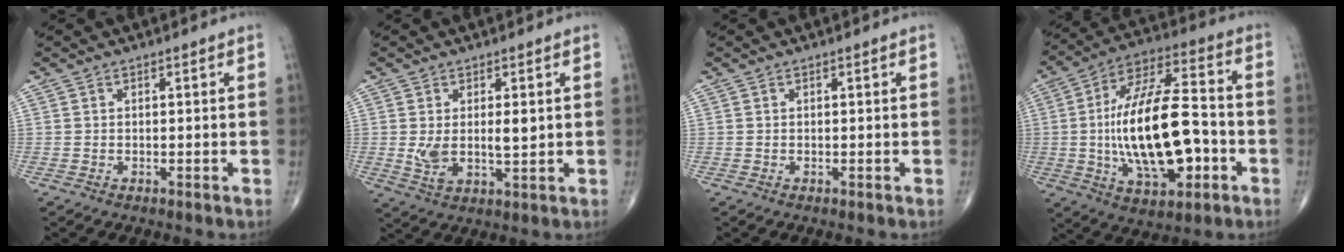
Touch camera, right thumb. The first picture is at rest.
{"total": 6.4, "force": [0.8, 2.9, 5.6], "torque": [-0.094, -0.013, 0.020]}
{"total": 0.0}
{"total": 22.4, "force": [-3.3, 10.0, 19.7], "torque": [-0.341, 0.033, -0.046]}